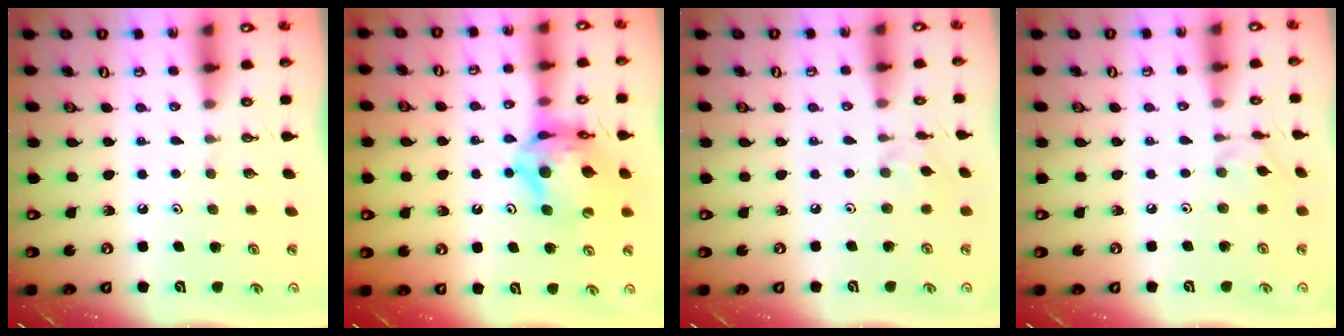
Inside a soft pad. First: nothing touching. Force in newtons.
{"total": 13.2, "press": 13.2, "slide": 1.2}
{"total": 2.8, "press": 2.7, "slide": 0.6}
{"total": 2.1, "press": 2.1, "slide": 0.3}